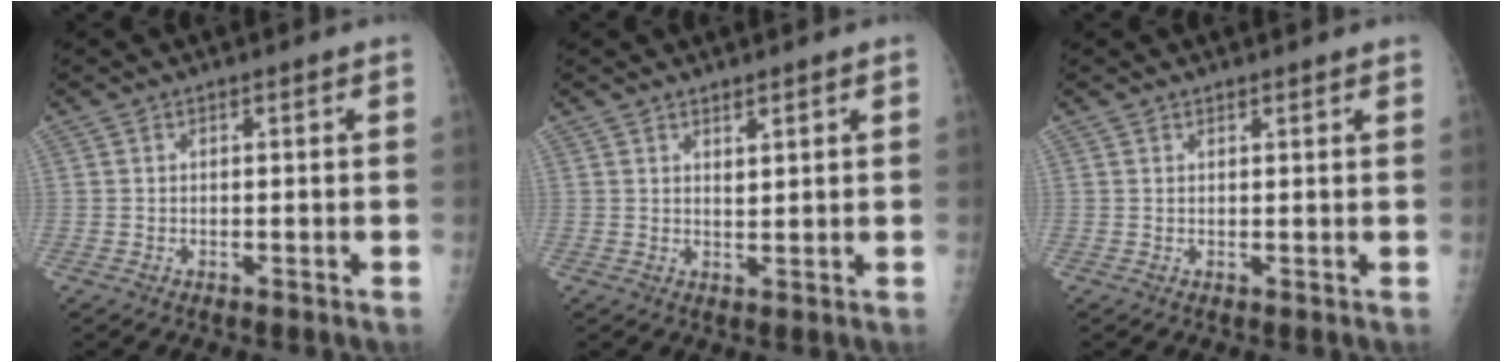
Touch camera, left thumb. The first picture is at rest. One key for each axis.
{"total": 1.8, "fx": 1.4, "fy": 0.3, "fz": 1.0, "tx": -0.014, "ty": -0.015, "tz": 0.028}
{"total": 1.2, "fx": 1.1, "fy": 0.3, "fz": 0.2, "tx": 0.003, "ty": -0.004, "tz": 0.017}